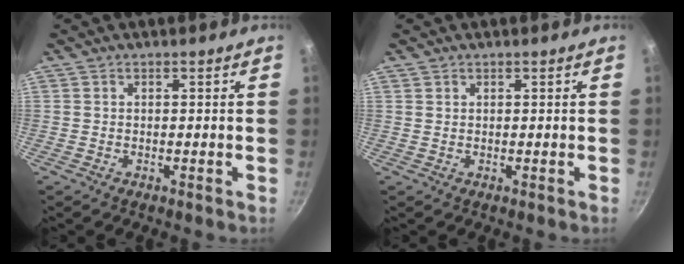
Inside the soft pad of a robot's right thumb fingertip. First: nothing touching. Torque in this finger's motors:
{"motor_torque": [-0.18, -0.03, -0.31, 0.10, -0.03]}